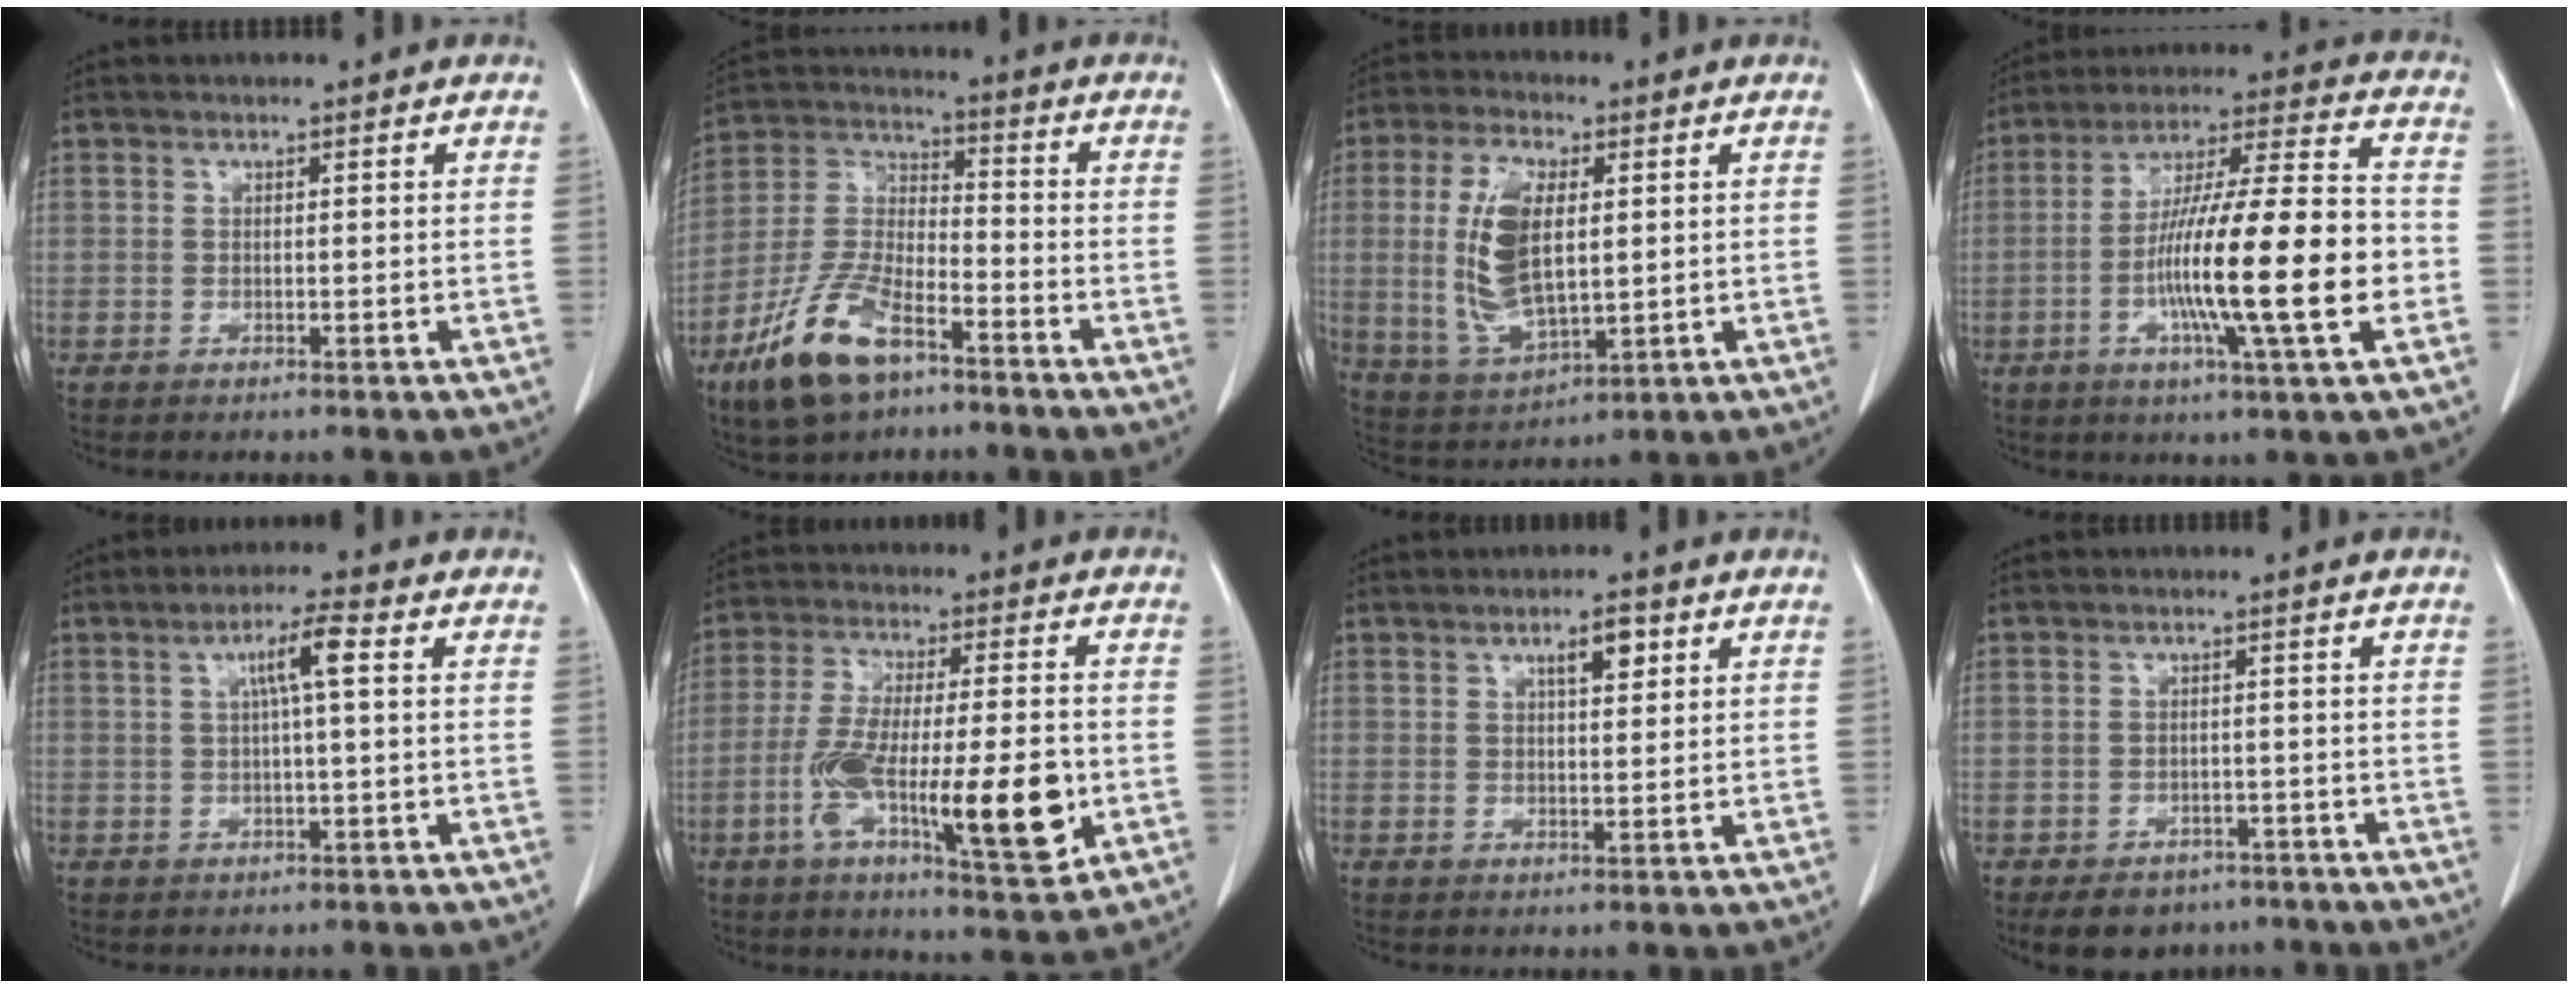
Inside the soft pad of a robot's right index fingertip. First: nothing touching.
{"total": 14.3, "force": [-8.6, 5.5, 10.0], "torque": [-0.220, -0.008, -0.163]}
{"total": 12.8, "force": [1.1, 5.2, 11.6], "torque": [-0.254, 0.000, 0.030]}
{"total": 20.2, "force": [-4.4, 1.0, 19.7], "torque": [-0.331, -0.002, -0.075]}
{"total": 4.9, "force": [1.1, 0.5, 4.8], "torque": [-0.088, 0.013, 0.021]}
{"total": 17.9, "force": [-4.6, 3.7, 16.9], "torque": [-0.286, -0.003, -0.067]}
{"total": 4.0, "force": [1.8, 1.3, 3.3], "torque": [-0.056, 0.003, 0.031]}
{"total": 7.9, "force": [-5.7, 5.0, 2.2], "torque": [-0.028, 0.012, -0.077]}